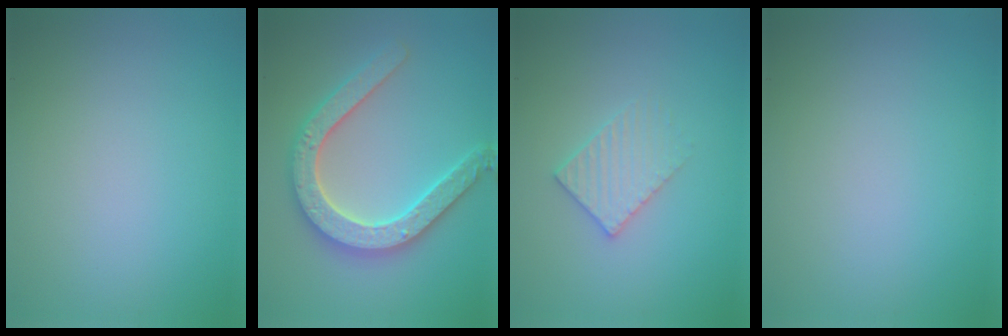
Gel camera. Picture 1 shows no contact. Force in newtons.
{"total": 5.2, "press": 5.1, "slide": 0.9}
{"total": 2.3, "press": 2.2, "slide": 0.3}
{"total": 0.0}